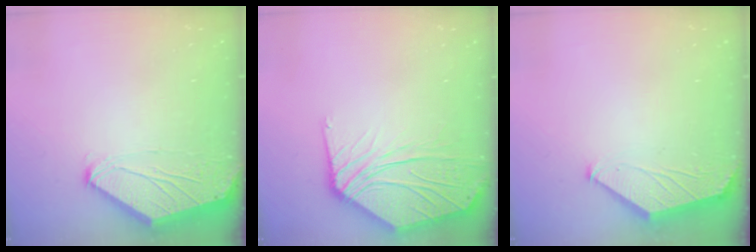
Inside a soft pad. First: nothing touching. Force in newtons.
{"total": 14.1, "press": 14.0, "slide": 1.6}
{"total": 1.5, "press": 1.5, "slide": 0.4}